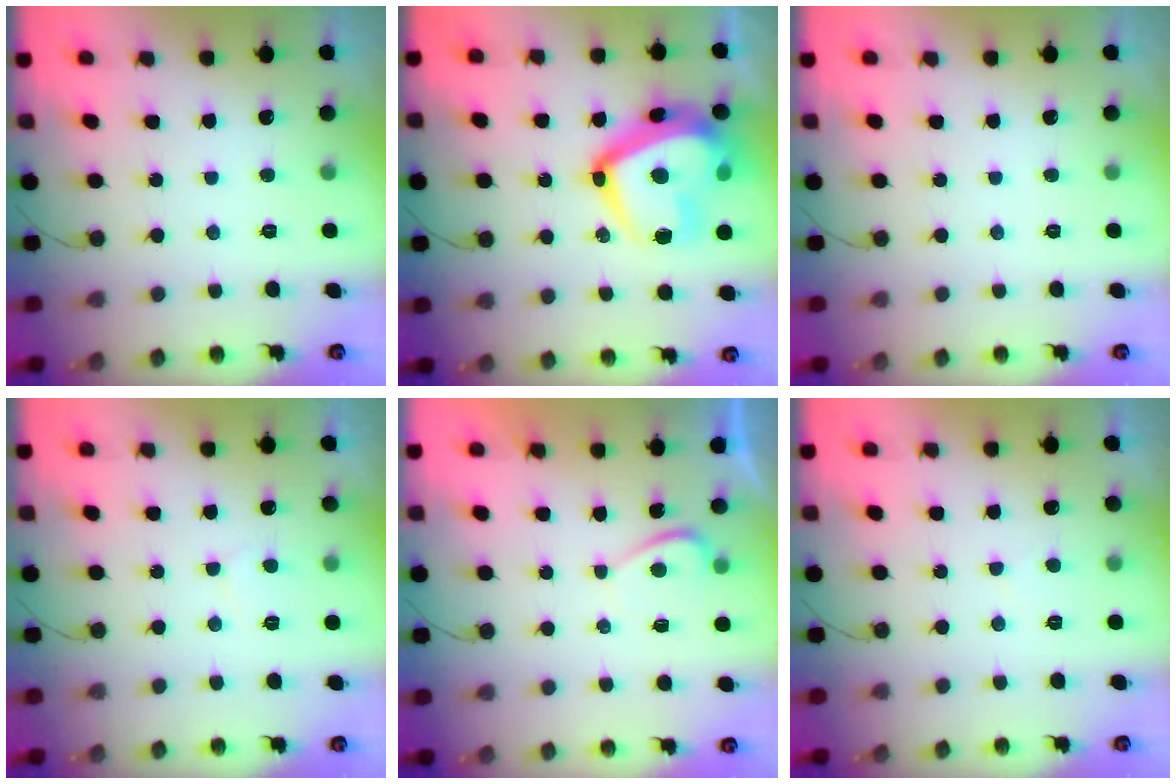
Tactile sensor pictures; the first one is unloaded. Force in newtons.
{"total": 23.5, "press": 23.4, "slide": 1.7}
{"total": 0.0}
{"total": 2.9, "press": 2.9, "slide": 0.3}
{"total": 0.0}
{"total": 1.5, "press": 1.5, "slide": 0.4}